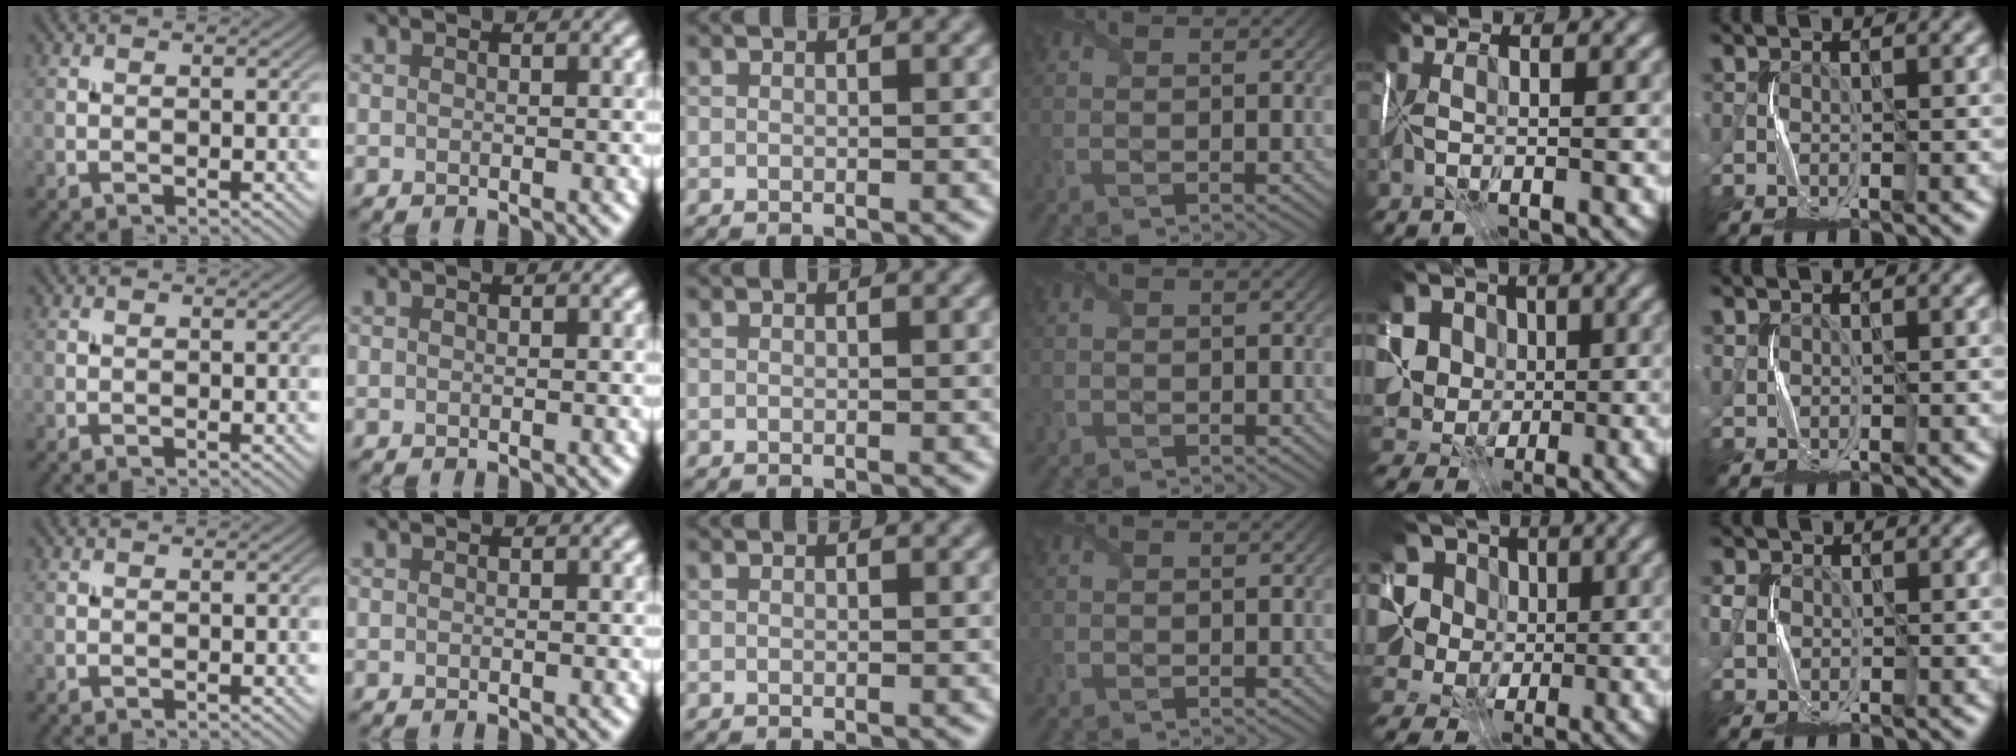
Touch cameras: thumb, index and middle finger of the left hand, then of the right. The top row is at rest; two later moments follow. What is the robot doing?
{"motion": "fold", "object": "shipping label"}